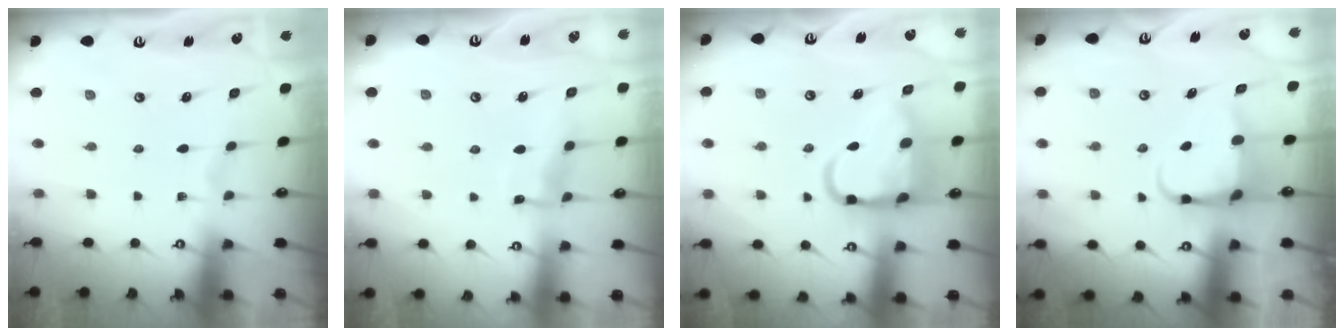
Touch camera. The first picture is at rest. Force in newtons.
{"total": 7.0, "press": 7.0, "slide": 0.7}
{"total": 14.8, "press": 14.7, "slide": 1.7}
{"total": 4.7, "press": 4.7, "slide": 0.2}